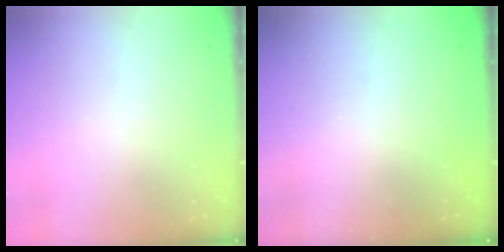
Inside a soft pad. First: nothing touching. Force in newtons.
{"total": 2.3, "press": 2.2, "slide": 0.7}